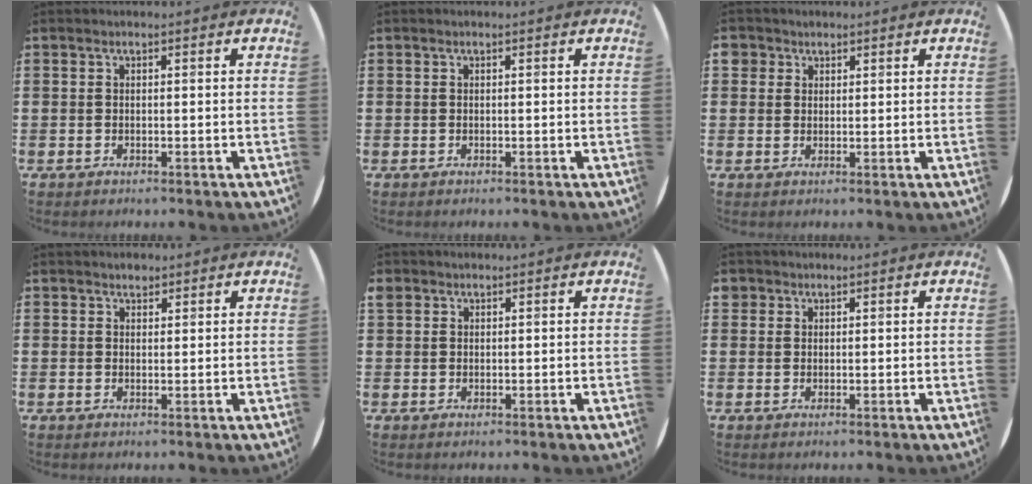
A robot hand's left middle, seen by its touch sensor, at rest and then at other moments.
{"total": 0.0}
{"total": 1.8, "force": [1.3, 1.3, 0.1], "torque": [0.004, 0.002, 0.023]}
{"total": 1.3, "force": [1.2, 0.4, 0.1], "torque": [0.005, -0.002, 0.022]}
{"total": 1.0, "force": [0.8, 0.5, 0.0], "torque": [-0.001, 0.003, 0.016]}
{"total": 1.3, "force": [1.0, 0.8, 0.0], "torque": [0.006, 0.000, 0.019]}